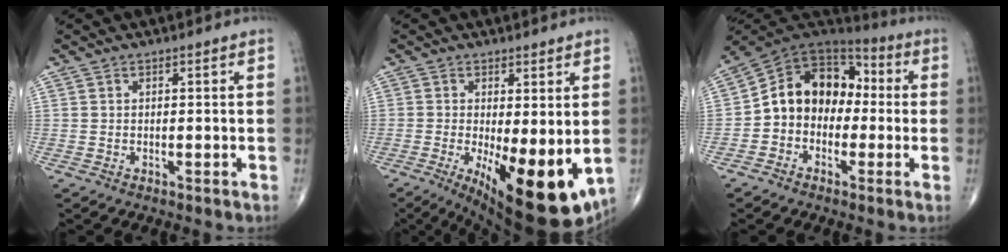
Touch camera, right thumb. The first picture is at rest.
{"total": 16.7, "force": [-3.3, 6.1, 15.1], "torque": [-0.195, -0.030, -0.025]}
{"total": 14.0, "force": [-1.0, 10.8, 8.8], "torque": [-0.109, 0.051, -0.033]}